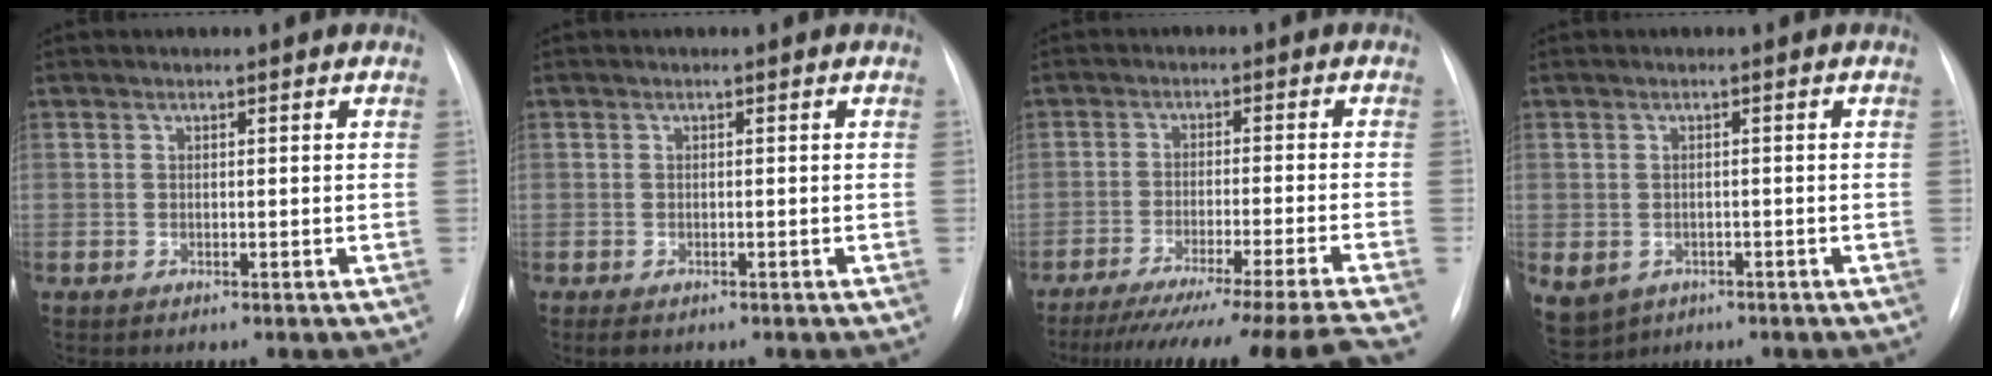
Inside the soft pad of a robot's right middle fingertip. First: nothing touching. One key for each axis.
{"total": 1.9, "fx": -1.3, "fy": 1.0, "fz": 0.9, "tx": -0.012, "ty": -0.001, "tz": -0.012}
{"total": 20.4, "fx": -18.2, "fy": -3.2, "fz": 8.7, "tx": -0.097, "ty": -0.055, "tz": -0.261}
{"total": 11.1, "fx": -5.0, "fy": 9.1, "fz": 4.0, "tx": -0.124, "ty": -0.004, "tz": -0.061}